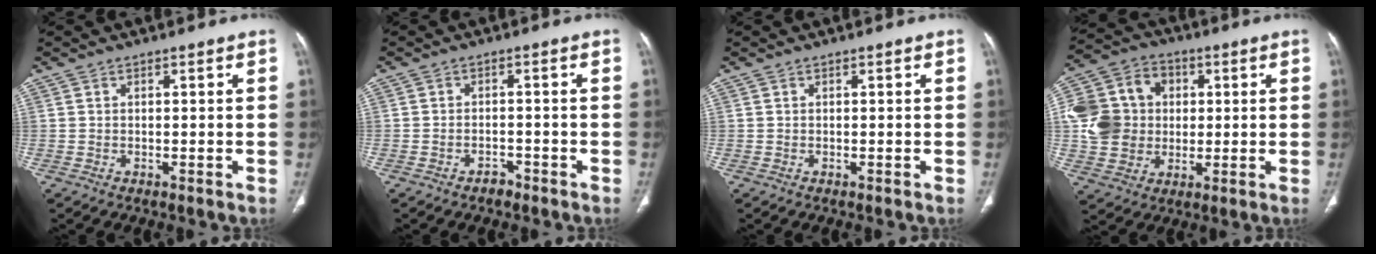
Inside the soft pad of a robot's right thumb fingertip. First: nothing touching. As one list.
[{"total": 1.9, "force": [-1.5, 0.9, 0.5], "torque": [-0.011, 0.009, -0.023]}, {"total": 0.0}, {"total": 15.8, "force": [1.3, 13.6, 8.0], "torque": [-0.140, 0.020, 0.026]}]